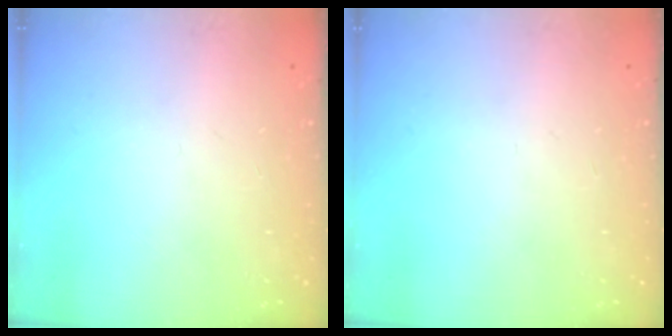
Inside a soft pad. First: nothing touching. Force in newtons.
{"total": 0.0}